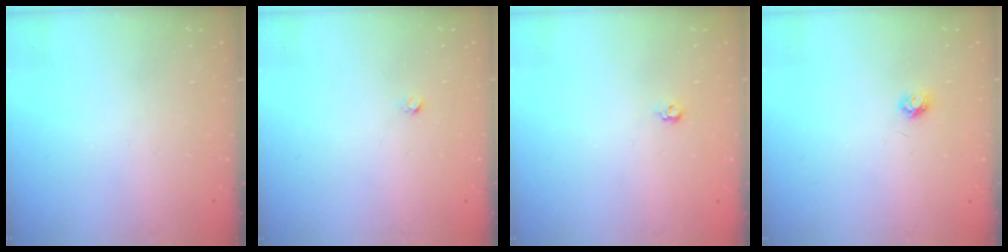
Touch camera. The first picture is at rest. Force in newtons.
{"total": 1.6, "press": 1.5, "slide": 0.1}
{"total": 4.0, "press": 3.9, "slide": 0.7}
{"total": 3.7, "press": 3.7, "slide": 0.5}